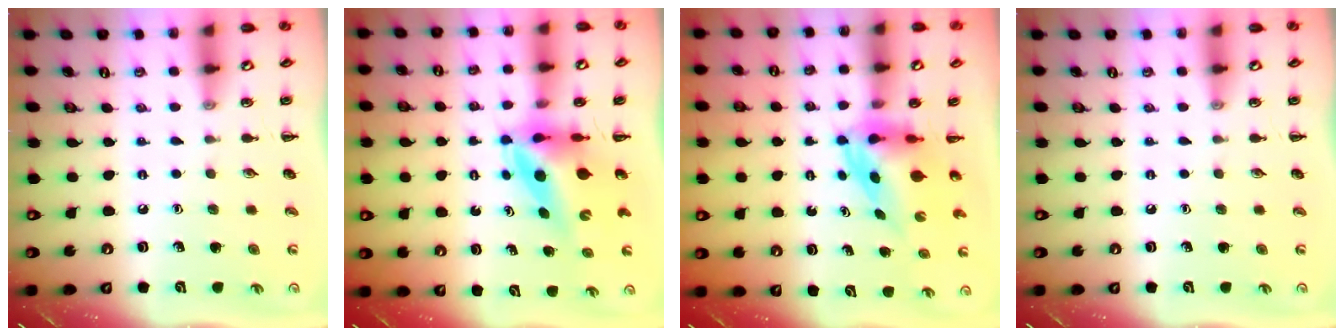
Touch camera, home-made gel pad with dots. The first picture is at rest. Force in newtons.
{"total": 5.4, "press": 5.1, "slide": 1.9}
{"total": 3.7, "press": 3.6, "slide": 1.0}
{"total": 0.0}